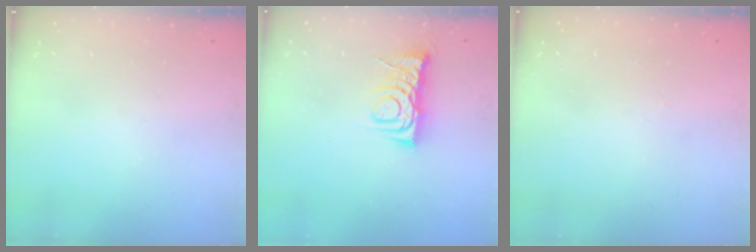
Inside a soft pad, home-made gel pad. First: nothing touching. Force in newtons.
{"total": 6.8, "press": 6.8, "slide": 0.6}
{"total": 0.0}